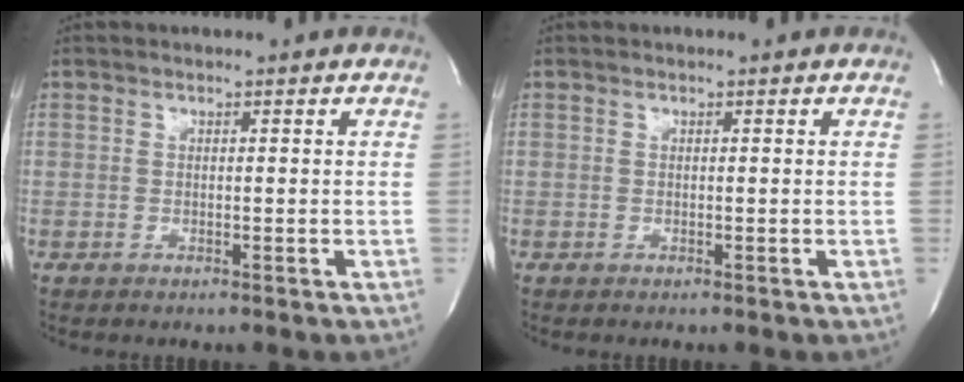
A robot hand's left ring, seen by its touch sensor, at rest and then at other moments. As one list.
[{"total": 0.0}]